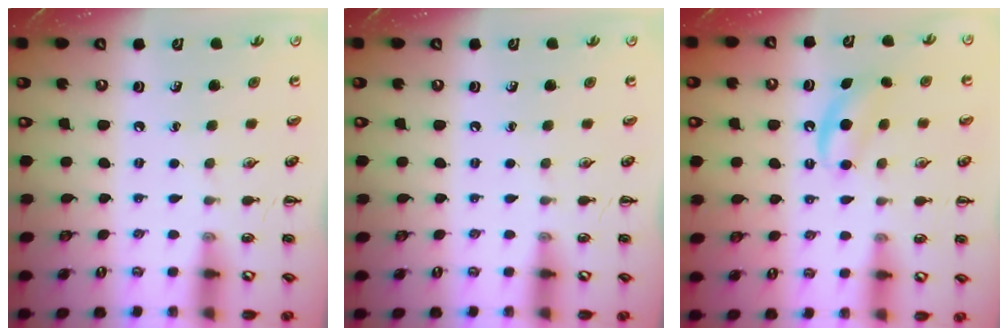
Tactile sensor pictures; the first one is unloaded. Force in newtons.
{"total": 0.0}
{"total": 5.9, "press": 5.6, "slide": 1.9}